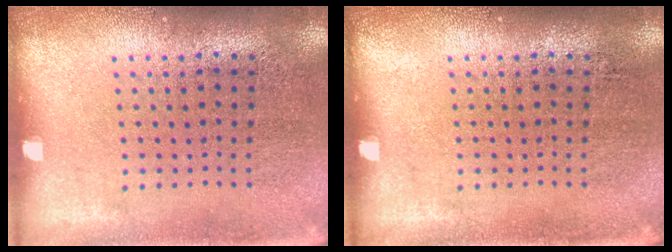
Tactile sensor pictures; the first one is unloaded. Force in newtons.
{"total": 0.0}